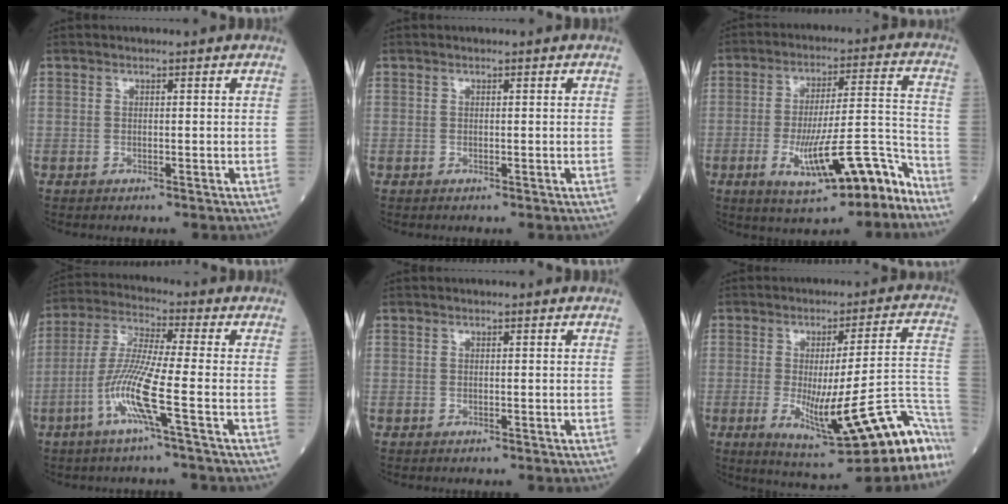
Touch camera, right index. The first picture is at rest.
{"total": 0.0}
{"total": 14.2, "force": [-7.9, 2.7, 11.5], "torque": [-0.186, 0.015, -0.121]}
{"total": 9.7, "force": [-3.7, -0.8, 8.9], "torque": [-0.187, -0.004, -0.081]}
{"total": 0.0}
{"total": 20.0, "force": [-10.6, 1.7, 16.9], "torque": [-0.142, 0.004, -0.152]}